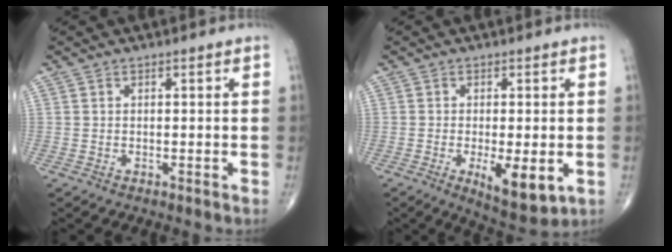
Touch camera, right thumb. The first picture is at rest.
{"total": 8.5, "force": [-2.3, 3.0, 7.6], "torque": [-0.112, -0.020, -0.030]}